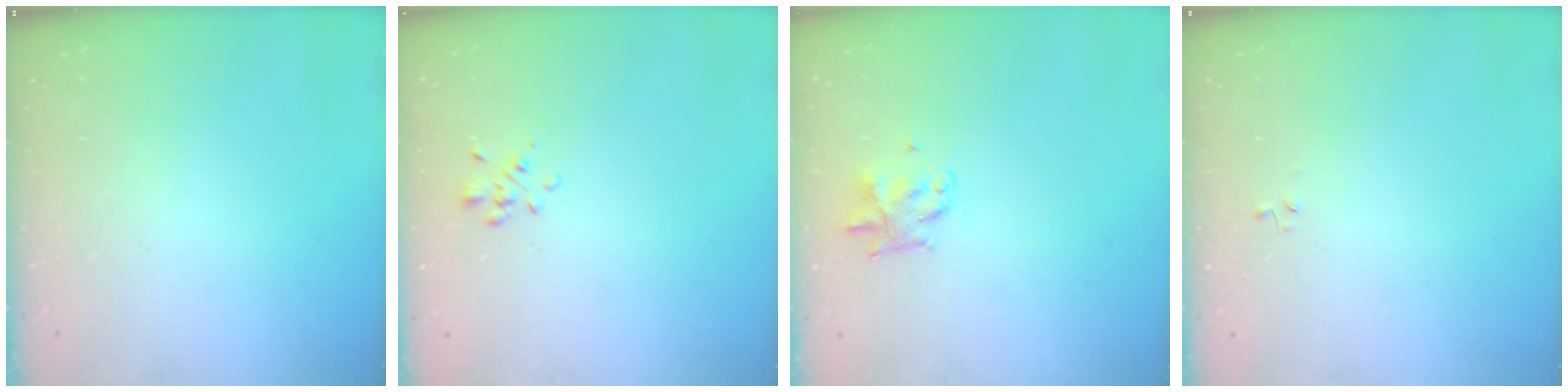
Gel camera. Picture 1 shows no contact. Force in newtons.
{"total": 1.6, "press": 1.5, "slide": 0.6}
{"total": 3.0, "press": 2.9, "slide": 0.4}
{"total": 0.0}